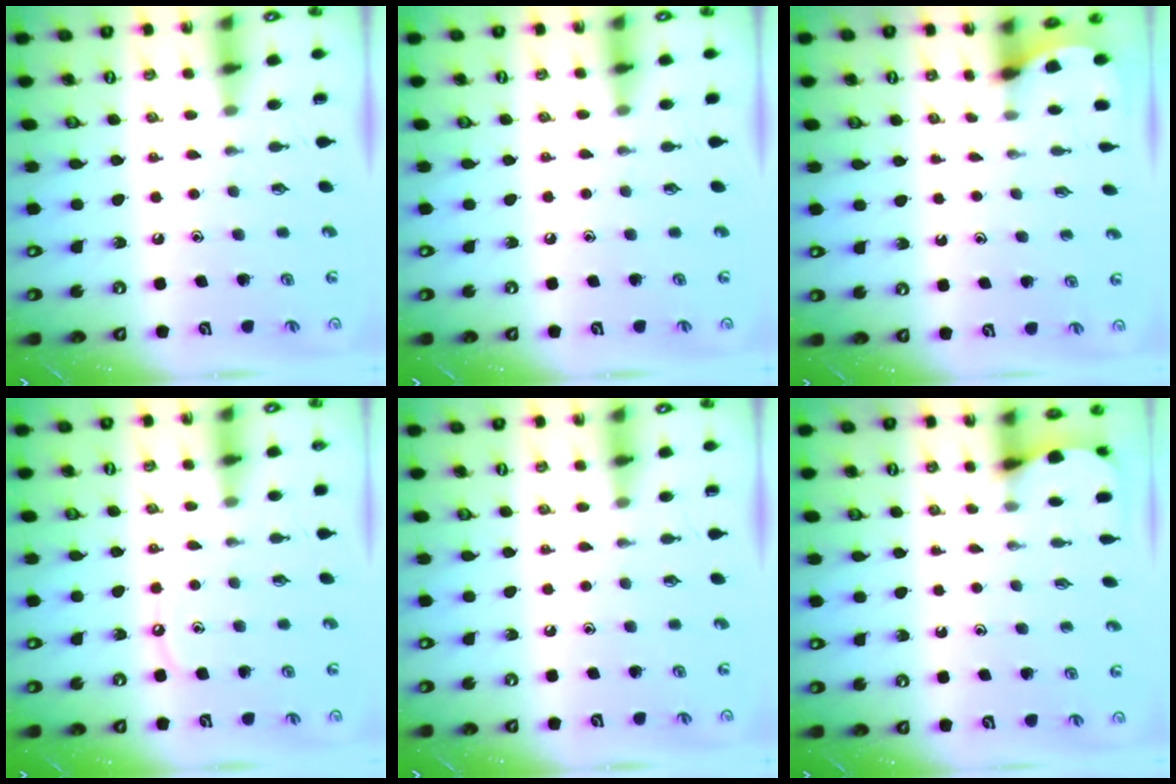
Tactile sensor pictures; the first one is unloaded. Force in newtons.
{"total": 2.8, "press": 2.8, "slide": 0.5}
{"total": 1.0, "press": 0.9, "slide": 0.1}
{"total": 4.6, "press": 4.5, "slide": 0.7}
{"total": 0.0}
{"total": 2.7, "press": 2.7, "slide": 0.3}